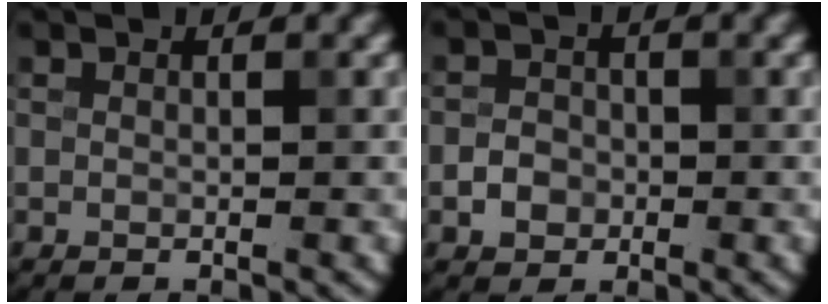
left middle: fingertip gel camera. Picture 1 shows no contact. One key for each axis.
{"total": 1.9, "fx": -0.6, "fy": 1.6, "fz": 0.8, "tx": -0.008, "ty": 0.000, "tz": -0.015}